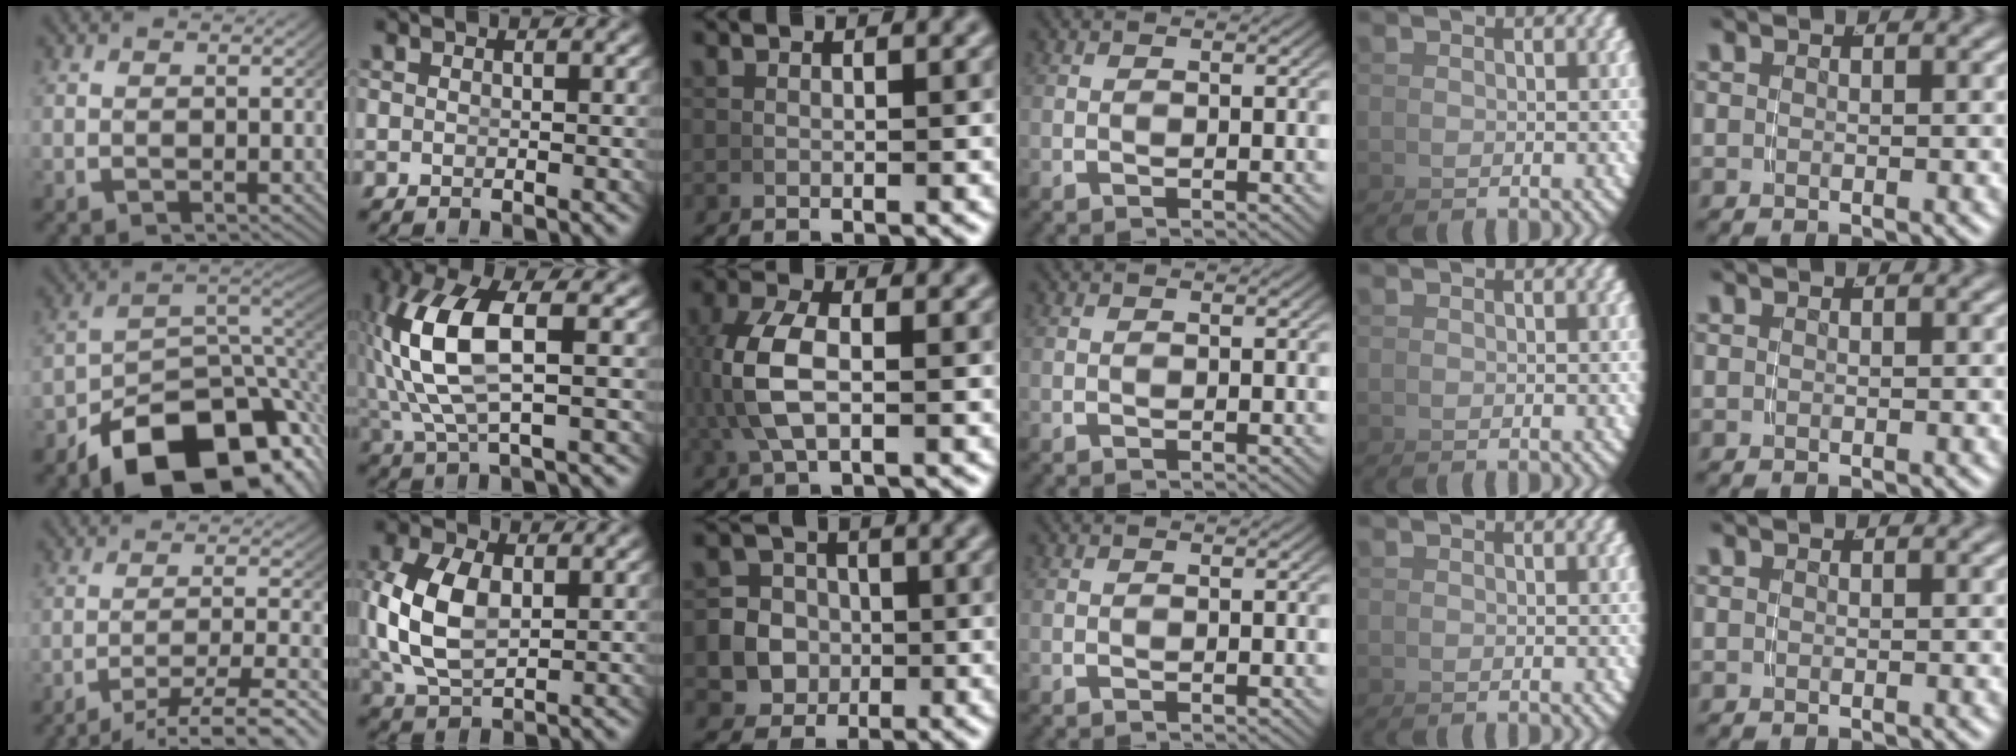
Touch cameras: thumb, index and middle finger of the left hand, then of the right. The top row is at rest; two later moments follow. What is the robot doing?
{"motion": "lift_and_place", "object": "bowl"}